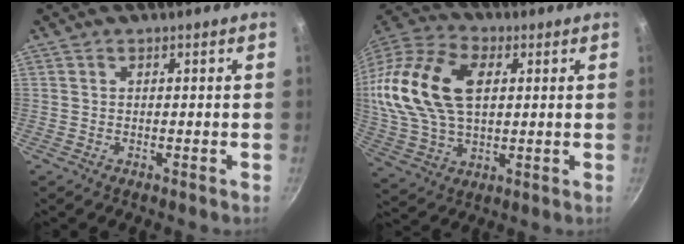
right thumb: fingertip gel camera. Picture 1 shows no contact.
{"total": 22.0, "force": [4.5, 14.0, 16.4], "torque": [-0.316, 0.011, 0.078]}